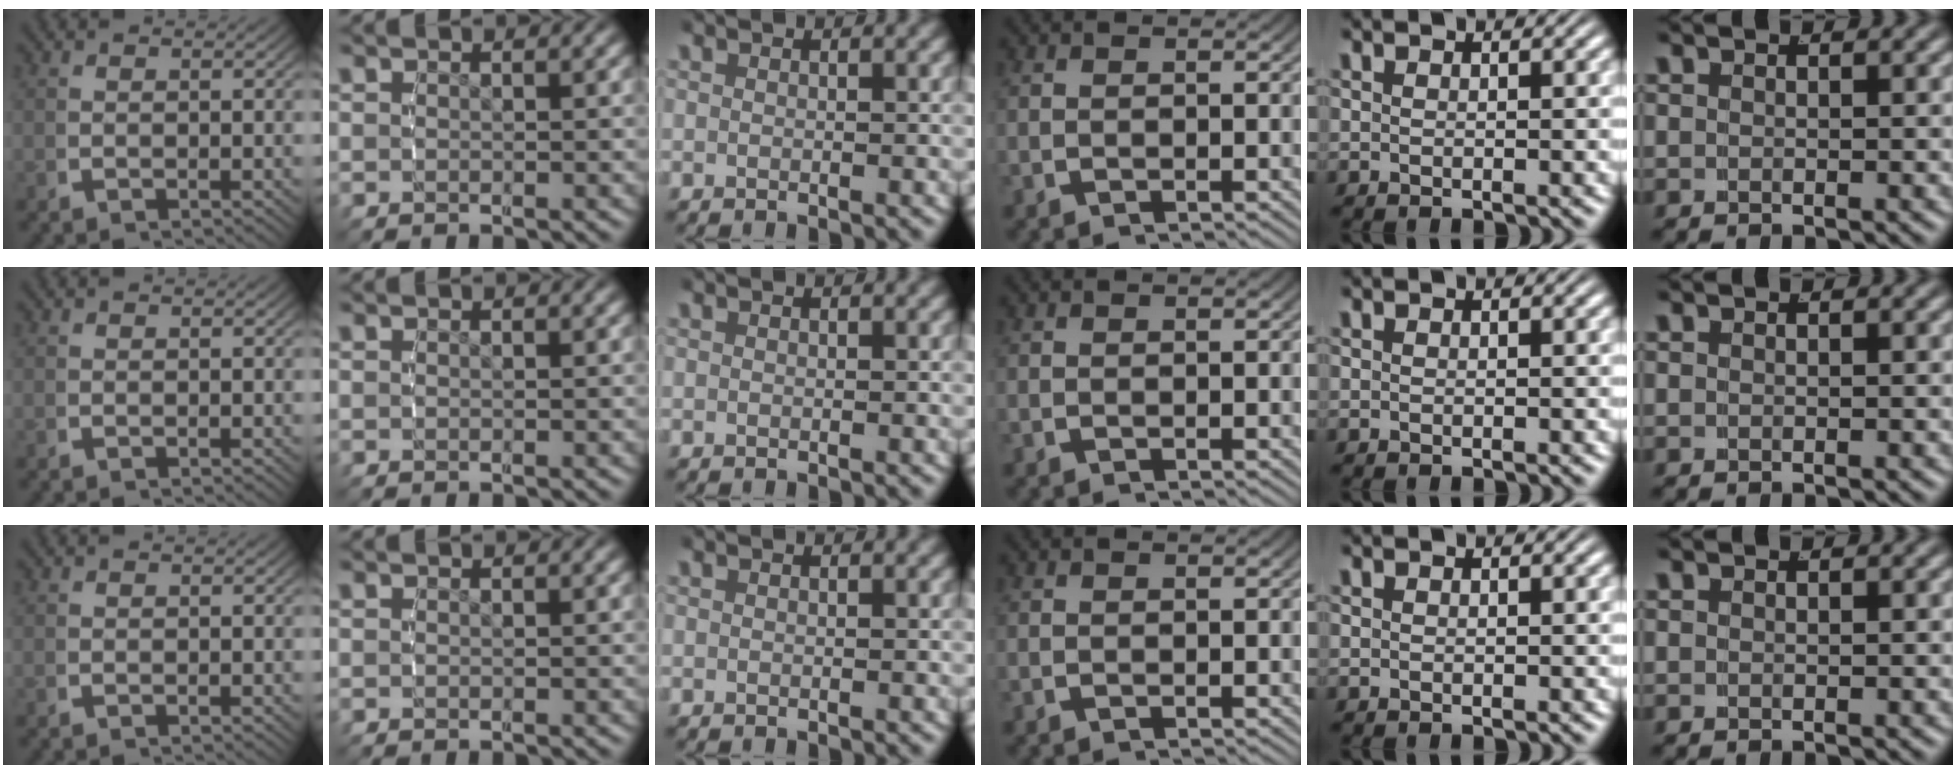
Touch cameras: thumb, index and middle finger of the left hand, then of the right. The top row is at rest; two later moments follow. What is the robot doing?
{"motion": "reach", "object": "paper"}